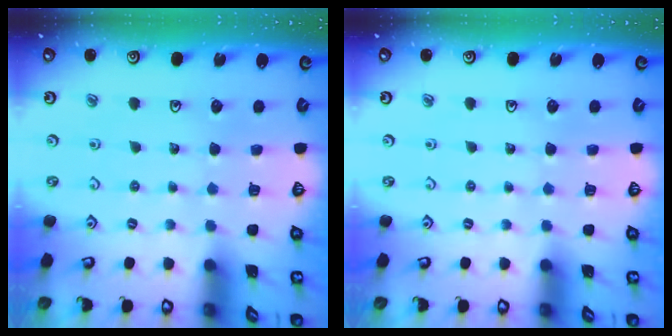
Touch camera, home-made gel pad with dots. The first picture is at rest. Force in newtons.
{"total": 0.0}